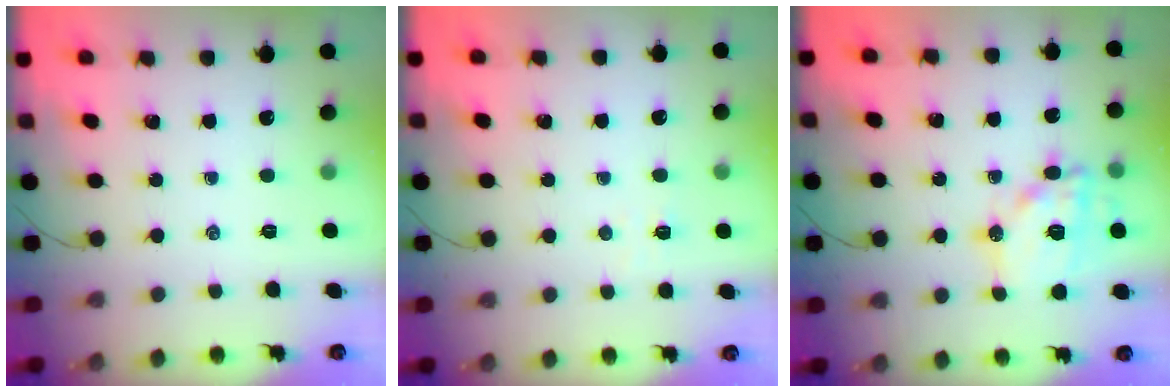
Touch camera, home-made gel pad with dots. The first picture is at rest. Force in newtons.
{"total": 3.1, "press": 2.9, "slide": 0.9}
{"total": 15.3, "press": 15.1, "slide": 2.4}